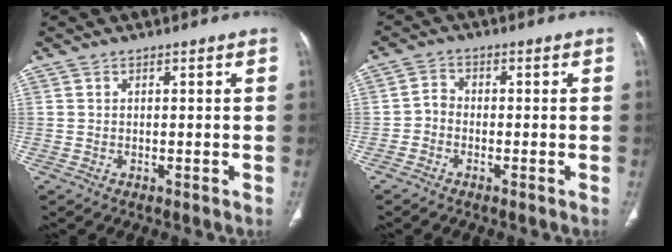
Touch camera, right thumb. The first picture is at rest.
{"total": 2.5, "force": [-1.2, 1.9, 1.0], "torque": [-0.009, 0.013, -0.032]}